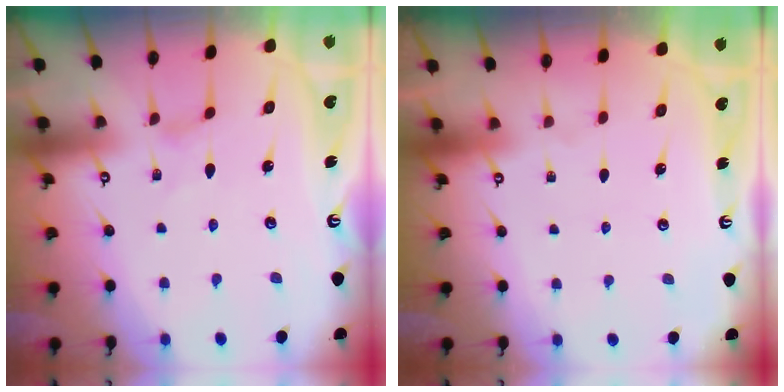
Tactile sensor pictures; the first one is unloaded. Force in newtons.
{"total": 0.0}